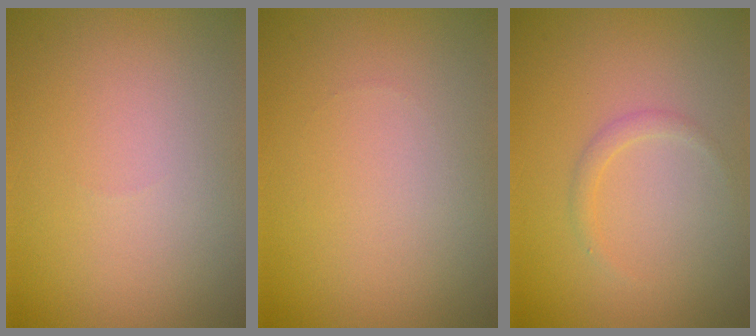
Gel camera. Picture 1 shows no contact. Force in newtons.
{"total": 0.0}
{"total": 1.0, "press": 1.0, "slide": 0.0}